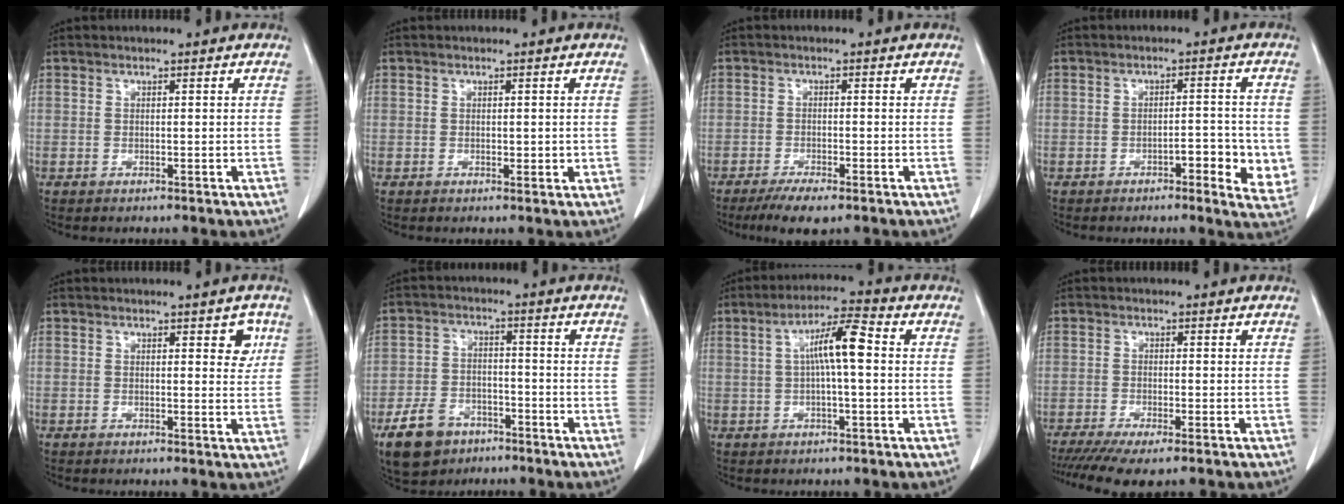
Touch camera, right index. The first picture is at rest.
{"total": 1.2, "force": [-0.1, 0.6, 1.0], "torque": [-0.013, -0.001, 0.001]}
{"total": 4.5, "force": [-3.2, 0.8, 3.1], "torque": [-0.057, -0.009, -0.053]}
{"total": 6.5, "force": [-1.9, 1.9, 5.9], "torque": [-0.066, 0.000, -0.023]}
{"total": 3.1, "force": [1.3, 1.2, 2.6], "torque": [-0.024, -0.001, 0.013]}
{"total": 8.4, "force": [-5.2, 5.5, 3.6], "torque": [-0.086, 0.002, -0.085]}
{"total": 7.5, "force": [0.8, 0.9, 7.4], "torque": [-0.134, 0.021, 0.009]}
{"total": 7.8, "force": [-6.0, 1.0, 4.8], "torque": [-0.074, -0.016, -0.096]}